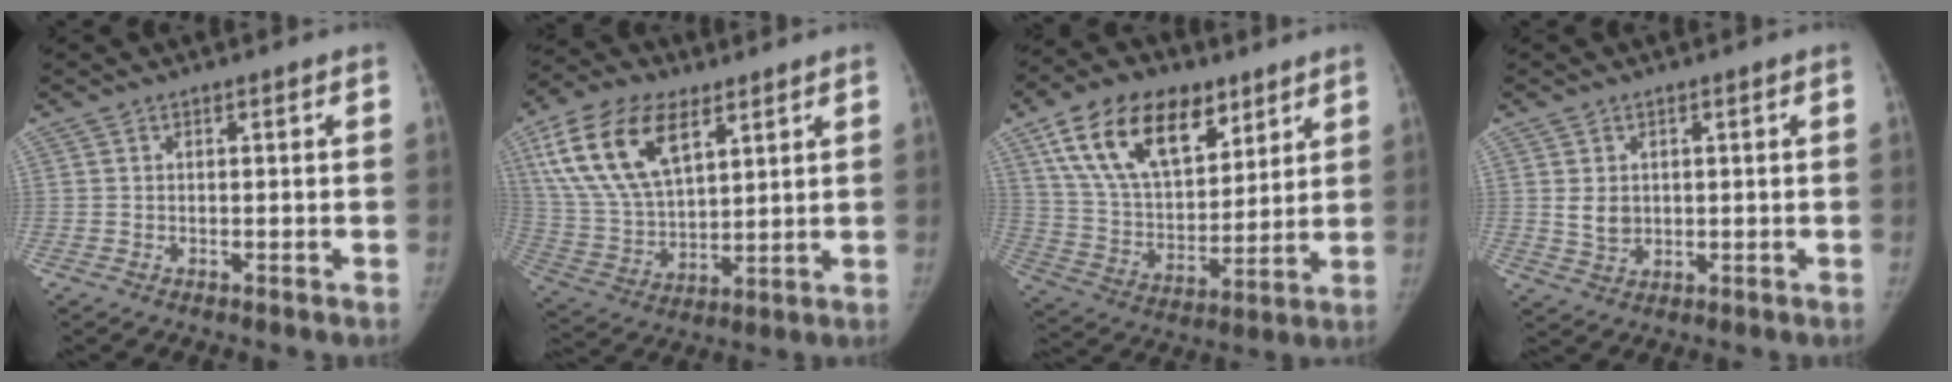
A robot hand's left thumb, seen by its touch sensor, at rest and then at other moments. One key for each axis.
{"total": 19.0, "fx": 8.9, "fy": 10.0, "fz": 13.4, "tx": -0.244, "ty": -0.022, "tz": 0.170}
{"total": 21.7, "fx": 11.7, "fy": 12.1, "fz": 13.6, "tx": -0.209, "ty": -0.031, "tz": 0.210}
{"total": 3.8, "fx": 0.6, "fy": 3.1, "fz": 2.1, "tx": -0.018, "ty": -0.009, "tz": 0.020}